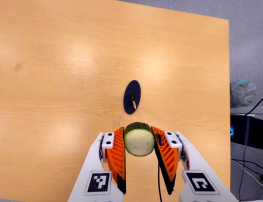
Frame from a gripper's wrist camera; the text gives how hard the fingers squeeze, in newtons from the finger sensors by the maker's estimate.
{"total": 13.6, "left": 14.3, "right": 13.0}